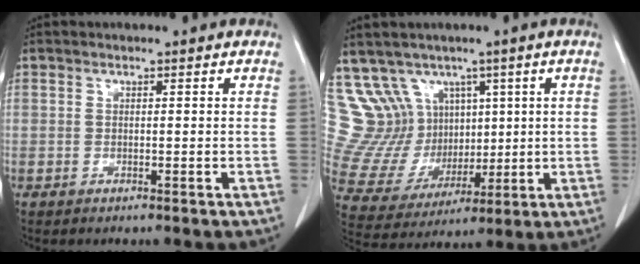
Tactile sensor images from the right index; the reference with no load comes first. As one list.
[{"total": 15.0, "force": [7.7, 12.0, 4.7], "torque": [-0.117, 0.067, 0.184]}]